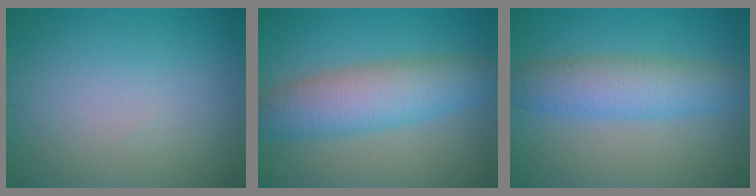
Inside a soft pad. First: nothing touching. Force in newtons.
{"total": 6.3, "press": 6.3, "slide": 0.1}
{"total": 5.1, "press": 5.1, "slide": 0.0}